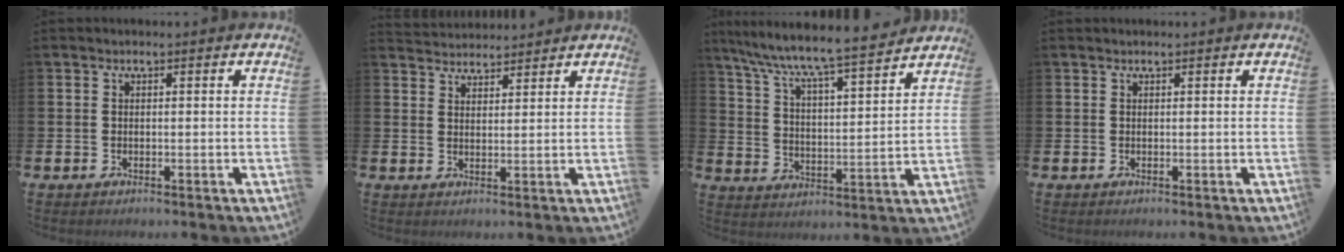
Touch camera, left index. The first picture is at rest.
{"total": 3.4, "force": [3.3, 0.7, -0.3], "torque": [0.004, -0.017, 0.061]}
{"total": 8.1, "force": [7.7, 0.1, 2.8], "torque": [-0.086, -0.064, 0.127]}
{"total": 0.0}